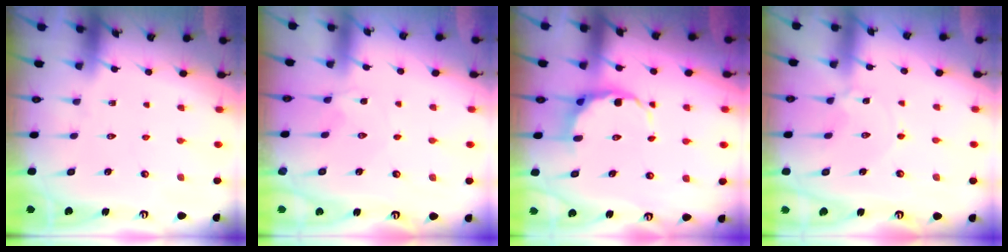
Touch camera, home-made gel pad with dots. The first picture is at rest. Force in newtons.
{"total": 1.8, "press": 1.7, "slide": 0.4}
{"total": 7.2, "press": 6.9, "slide": 2.0}
{"total": 2.2, "press": 2.2, "slide": 0.2}